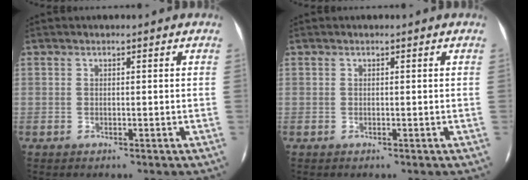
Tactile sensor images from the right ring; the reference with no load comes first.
{"total": 0.0}